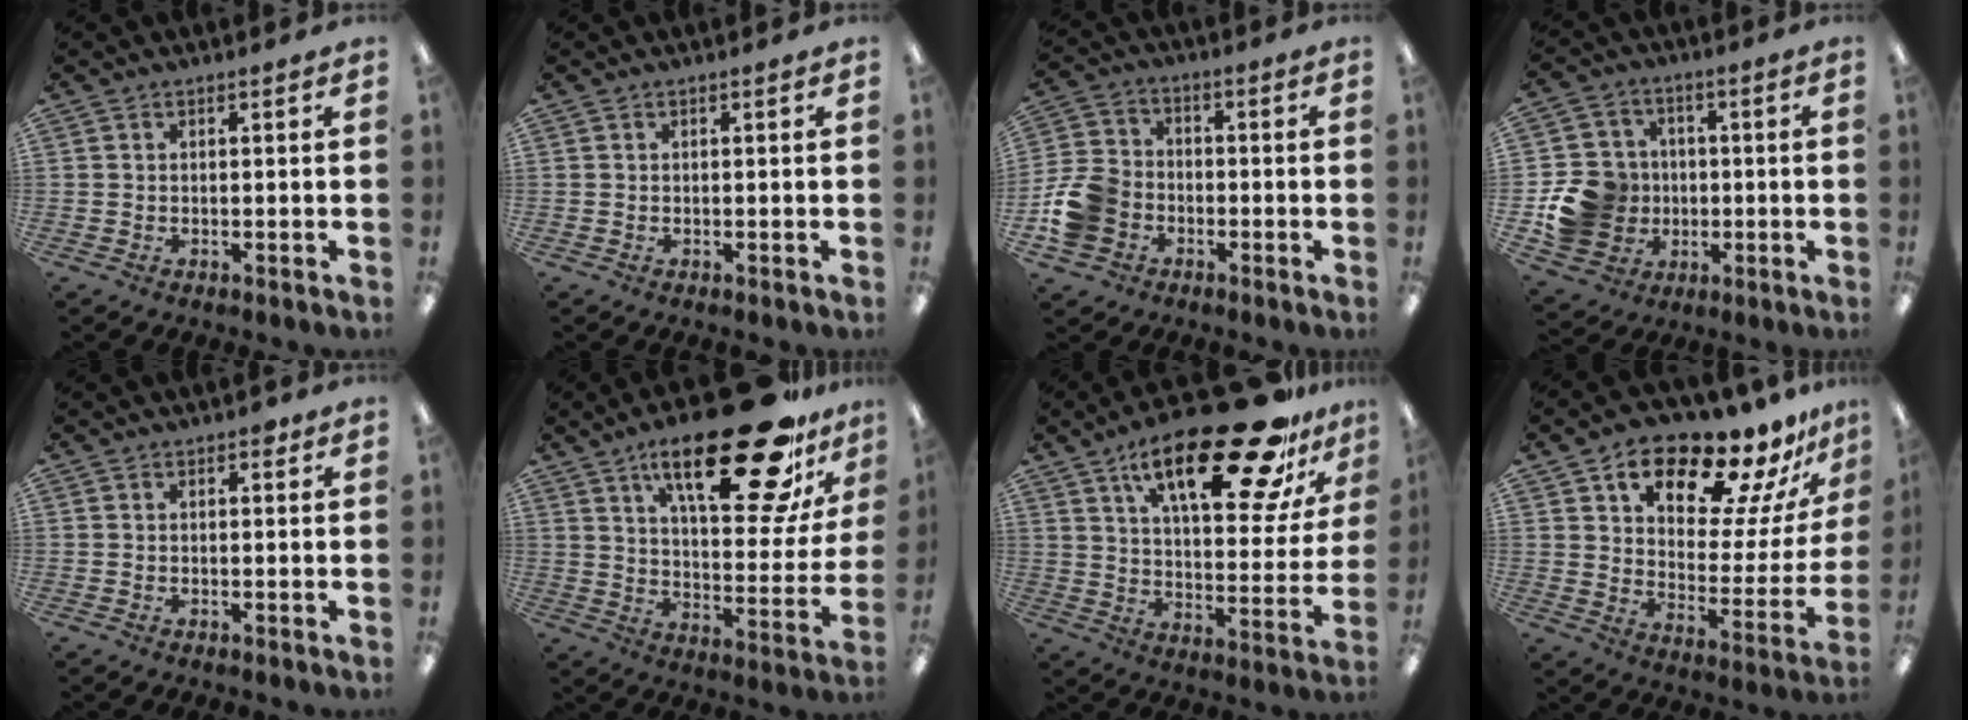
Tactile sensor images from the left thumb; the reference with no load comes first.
{"total": 0.0}
{"total": 10.6, "force": [-3.9, 8.6, 4.7], "torque": [-0.096, 0.042, -0.069]}
{"total": 13.7, "force": [-2.5, 12.5, 4.9], "torque": [-0.093, 0.028, -0.033]}
{"total": 1.2, "force": [0.6, 0.7, 0.8], "torque": [-0.008, 0.000, 0.009]}
{"total": 27.7, "force": [16.9, 9.3, 19.8], "torque": [-0.281, -0.100, 0.265]}
{"total": 26.3, "force": [16.6, 9.0, 18.3], "torque": [-0.275, -0.098, 0.265]}
{"total": 18.6, "force": [14.6, 6.3, 9.6], "torque": [-0.152, -0.111, 0.242]}